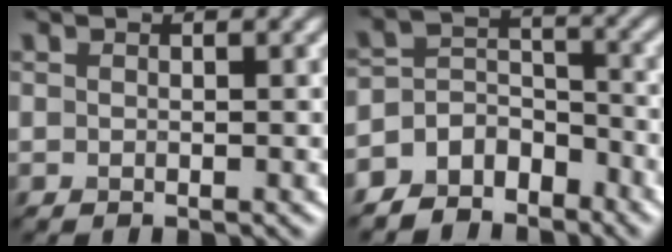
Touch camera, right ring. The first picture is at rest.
{"total": 5.4, "force": [-4.3, 3.1, 1.2], "torque": [-0.009, 0.001, -0.080]}